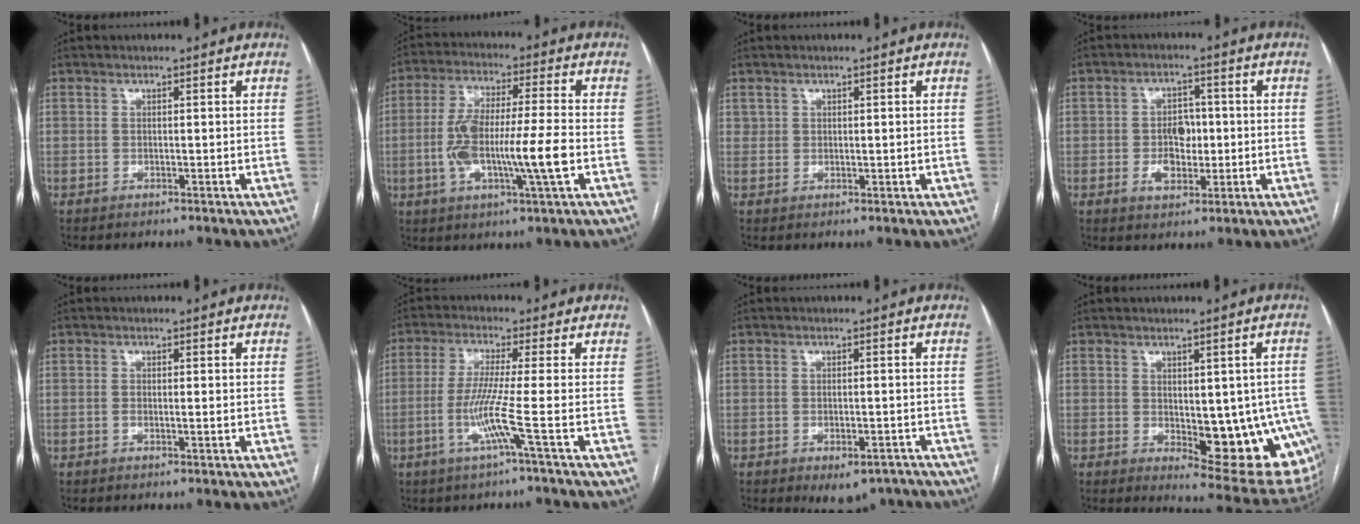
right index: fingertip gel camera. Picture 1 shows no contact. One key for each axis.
{"total": 12.7, "fx": -2.6, "fy": 0.9, "fz": 12.3, "tx": -0.239, "ty": 0.004, "tz": -0.050}
{"total": 8.5, "fx": 5.1, "fy": 6.6, "fz": 1.6, "tx": -0.057, "ty": 0.031, "tz": 0.131}
{"total": 5.5, "fx": -0.8, "fy": 3.7, "fz": 4.0, "tx": -0.070, "ty": 0.010, "tz": -0.008}
{"total": 1.2, "fx": -0.1, "fy": 0.3, "fz": 1.1, "tx": -0.020, "ty": 0.004, "tz": 0.000}
{"total": 6.5, "fx": -2.3, "fy": -1.8, "fz": 5.8, "tx": -0.119, "ty": -0.011, "tz": -0.053}
{"total": 6.4, "fx": -4.7, "fy": 3.0, "fz": 3.1, "tx": -0.027, "ty": 0.004, "tz": -0.061}
{"total": 14.6, "fx": -3.1, "fy": 6.0, "fz": 13.0, "tx": -0.108, "ty": 0.002, "tz": -0.018}